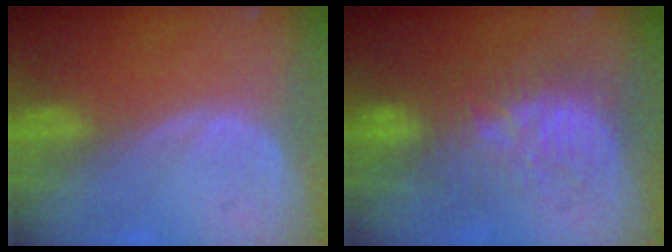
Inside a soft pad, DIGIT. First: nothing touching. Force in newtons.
{"total": 9.3, "press": 9.1, "slide": 1.6}